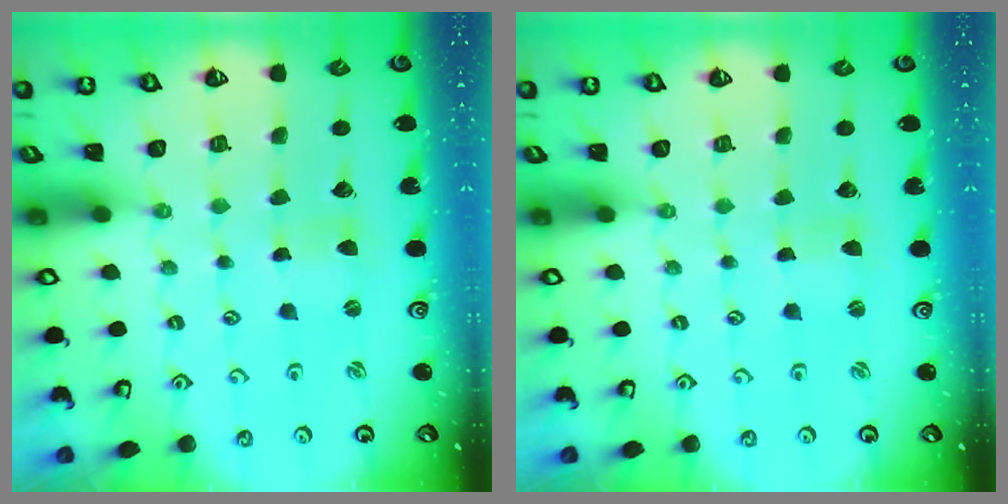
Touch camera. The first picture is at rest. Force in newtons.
{"total": 0.7, "press": 0.7, "slide": 0.1}